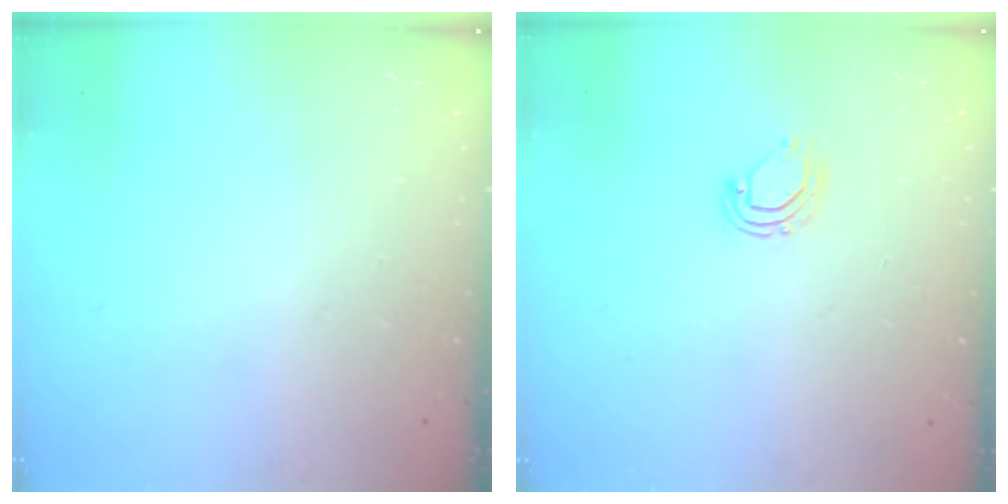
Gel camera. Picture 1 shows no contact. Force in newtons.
{"total": 6.5, "press": 6.5, "slide": 1.1}